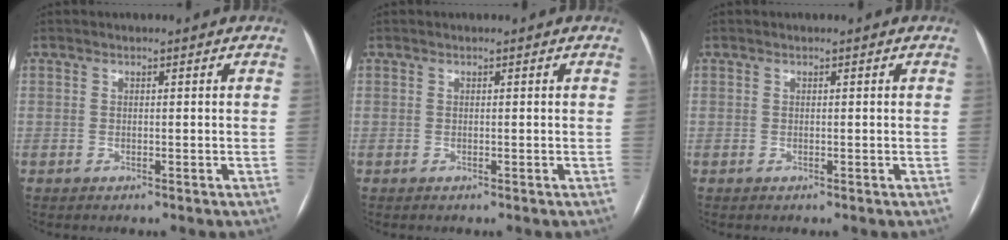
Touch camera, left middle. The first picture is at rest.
{"total": 0.0}
{"total": 0.0}